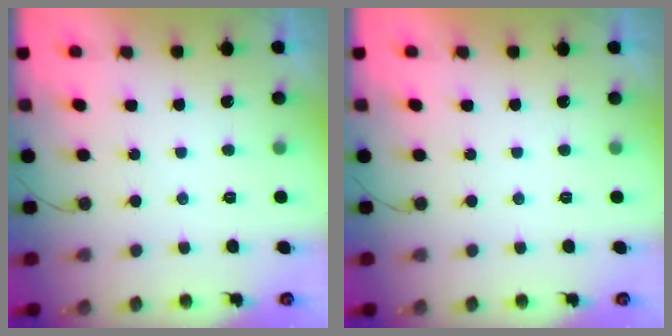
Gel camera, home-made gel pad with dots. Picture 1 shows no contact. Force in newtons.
{"total": 1.7, "press": 1.7, "slide": 0.1}